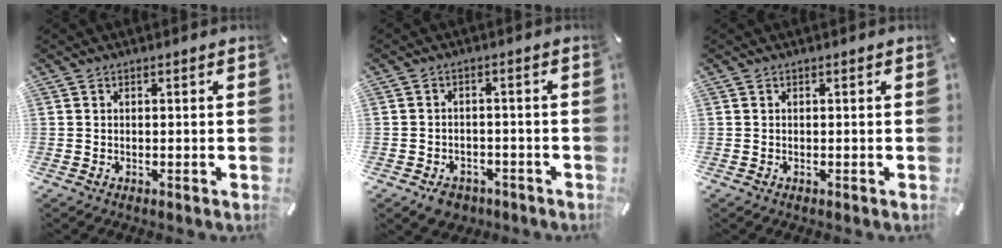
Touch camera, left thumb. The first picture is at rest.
{"total": 4.4, "force": [-2.8, 3.2, 1.3], "torque": [-0.024, 0.016, -0.050]}
{"total": 0.0}